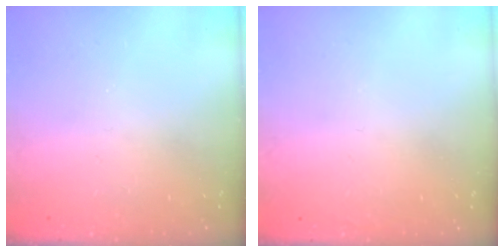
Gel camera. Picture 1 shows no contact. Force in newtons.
{"total": 1.6, "press": 1.6, "slide": 0.1}